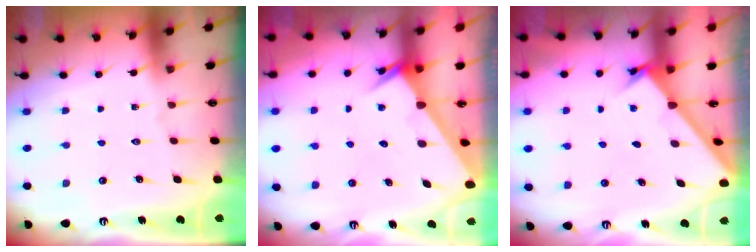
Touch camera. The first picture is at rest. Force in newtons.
{"total": 2.6, "press": 2.6, "slide": 0.1}
{"total": 1.8, "press": 1.8, "slide": 0.2}